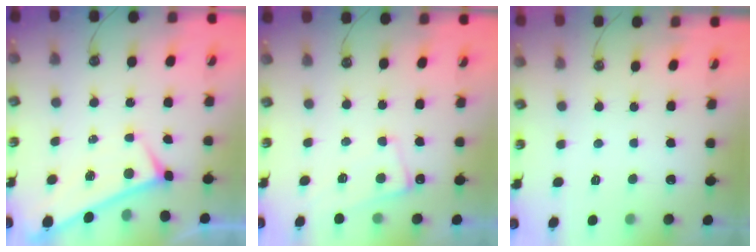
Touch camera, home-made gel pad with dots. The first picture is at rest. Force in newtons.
{"total": 1.6, "press": 1.5, "slide": 0.4}
{"total": 0.0}